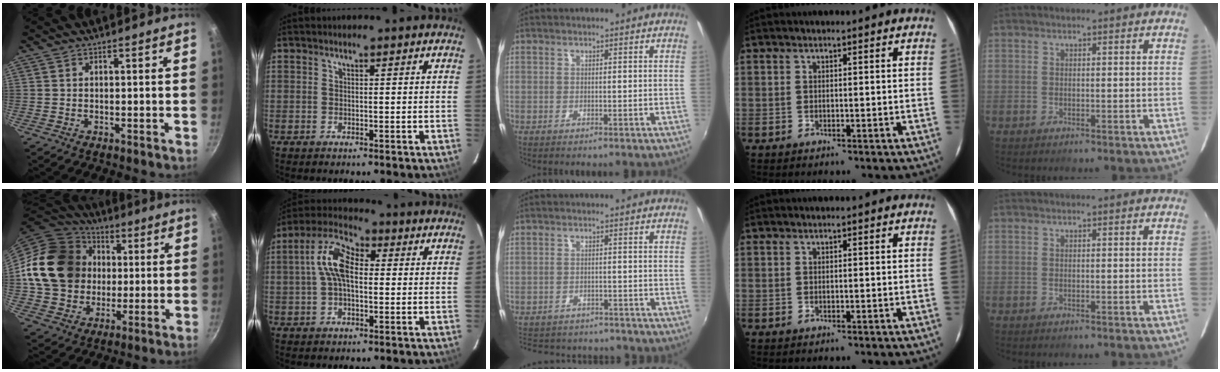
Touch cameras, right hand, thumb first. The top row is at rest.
{"thumb": {"total": 21.8, "force": [2.2, 18.5, 11.4], "torque": [-0.183, 0.030, 0.047]}, "index": {"total": 9.0, "force": [0.7, 4.8, 7.6], "torque": [-0.156, 0.025, 0.008]}, "middle": {"total": 13.7, "force": [-11.9, 5.2, 4.3], "torque": [-0.105, 0.008, -0.163]}}